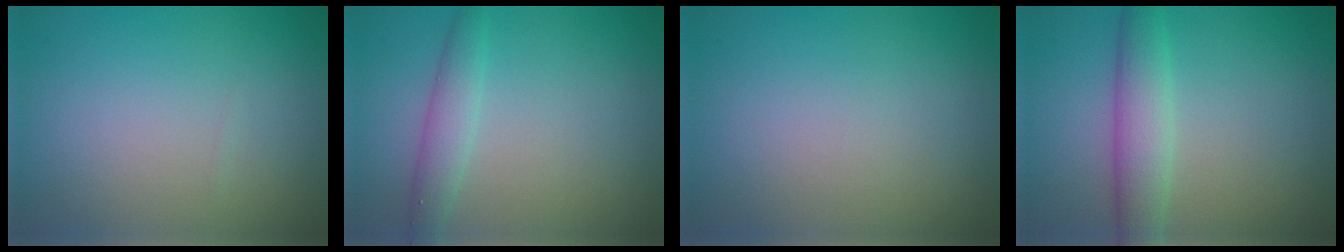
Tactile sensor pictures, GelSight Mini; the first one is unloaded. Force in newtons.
{"total": 2.3, "press": 2.3, "slide": 0.1}
{"total": 0.0}
{"total": 3.9, "press": 3.9, "slide": 0.1}